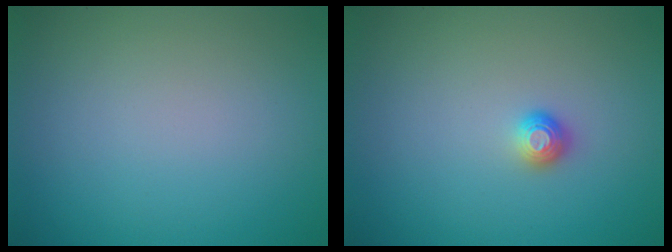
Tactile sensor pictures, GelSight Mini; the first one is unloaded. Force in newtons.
{"total": 1.1, "press": 1.0, "slide": 0.4}